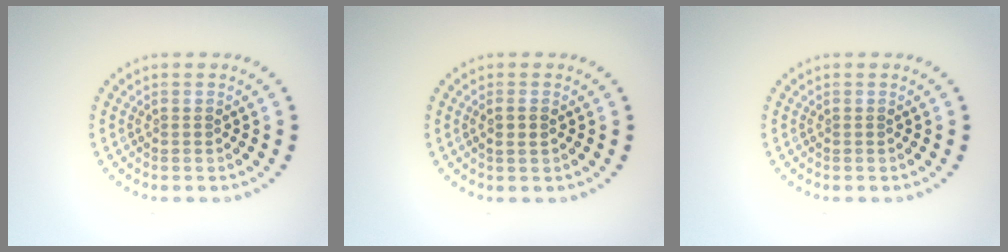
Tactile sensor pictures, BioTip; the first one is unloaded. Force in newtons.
{"total": 1.1, "press": 1.1, "slide": 0.4}
{"total": 0.0}